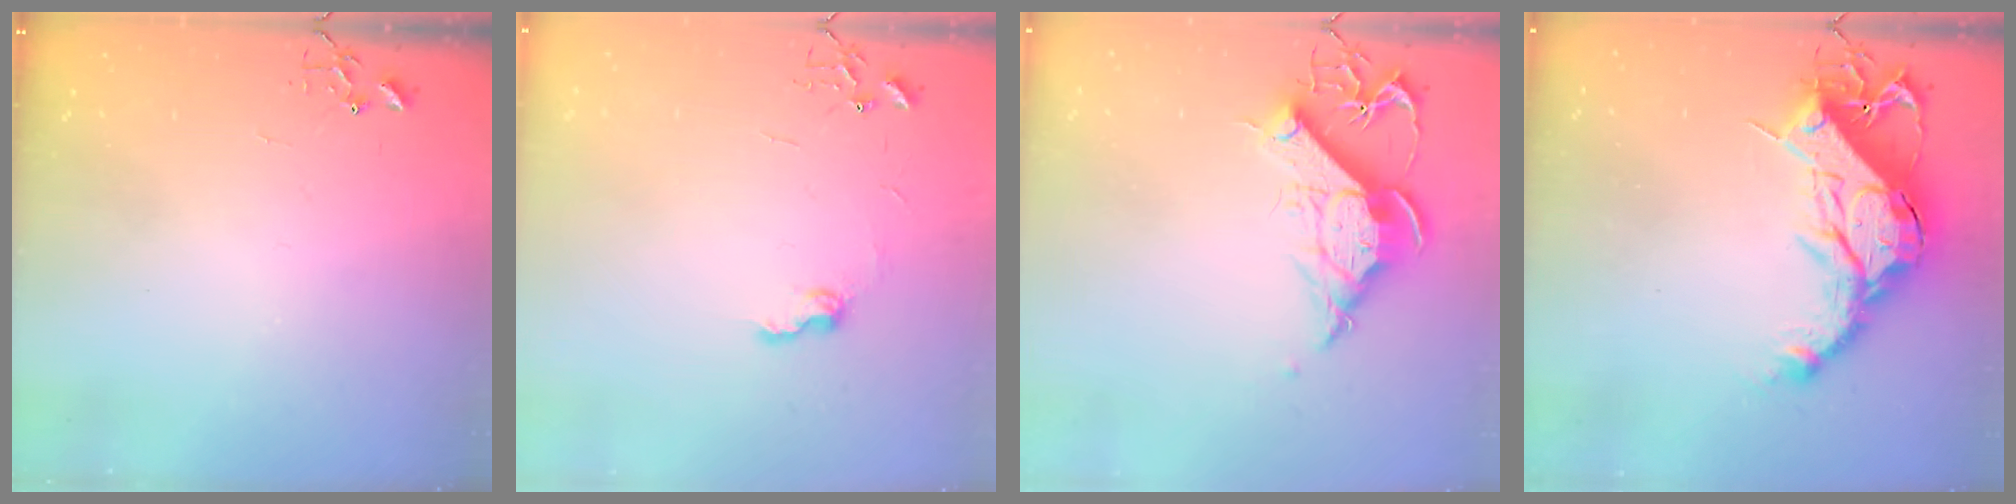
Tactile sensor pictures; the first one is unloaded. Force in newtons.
{"total": 7.6, "press": 7.5, "slide": 0.7}
{"total": 12.9, "press": 12.8, "slide": 1.5}
{"total": 19.8, "press": 19.8, "slide": 1.2}